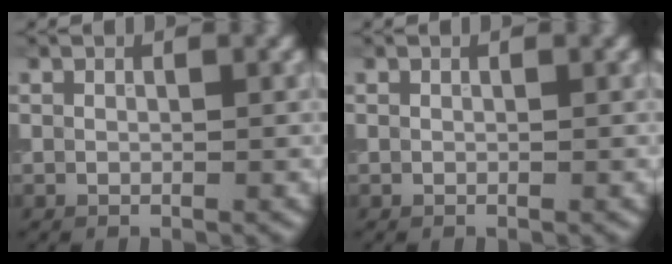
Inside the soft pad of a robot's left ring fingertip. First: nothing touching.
{"total": 0.0}